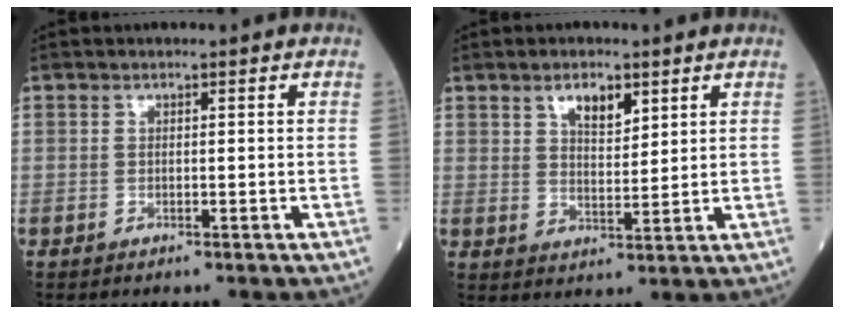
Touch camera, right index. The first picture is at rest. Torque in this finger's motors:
{"motor_torque": [0.42, 0.41, 0.05, 0.02]}